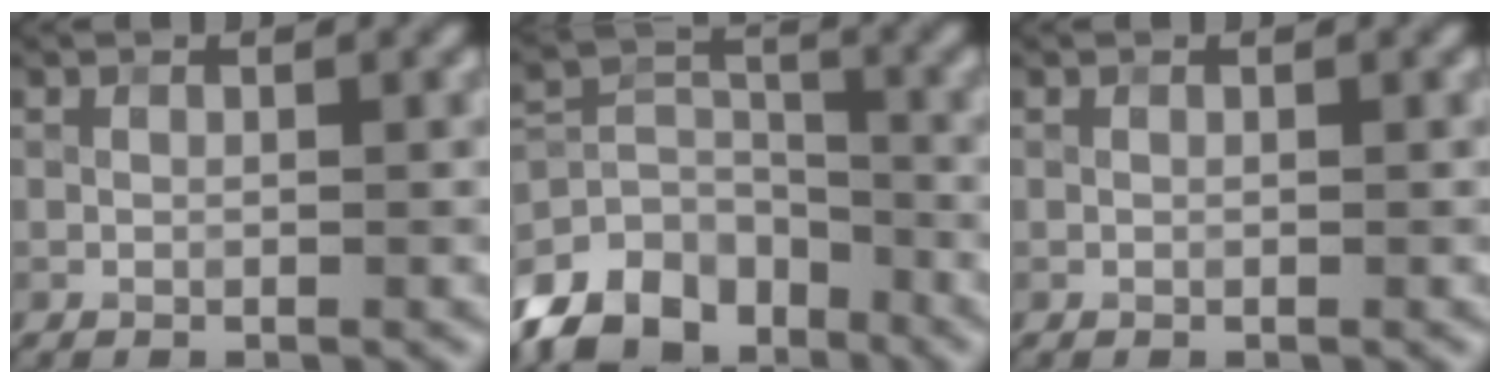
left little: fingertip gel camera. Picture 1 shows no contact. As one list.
[{"total": 8.4, "force": [-6.3, 4.7, 3.1], "torque": [-0.050, 0.001, -0.125]}, {"total": 0.0}]